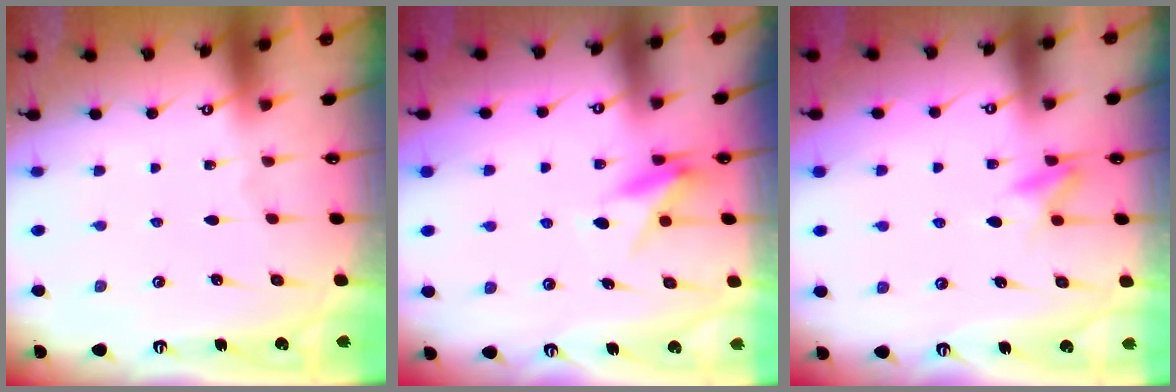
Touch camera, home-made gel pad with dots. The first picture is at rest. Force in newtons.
{"total": 8.3, "press": 8.2, "slide": 1.3}
{"total": 8.1, "press": 8.1, "slide": 1.0}